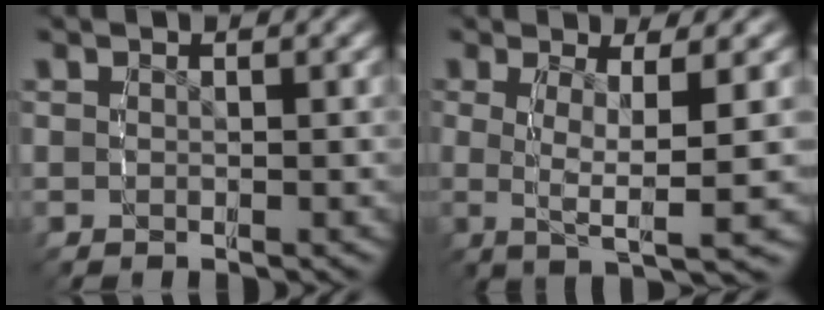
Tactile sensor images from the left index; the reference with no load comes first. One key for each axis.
{"total": 7.3, "fx": -1.0, "fy": 2.6, "fz": 6.7, "tx": -0.105, "ty": -0.018, "tz": -0.007}